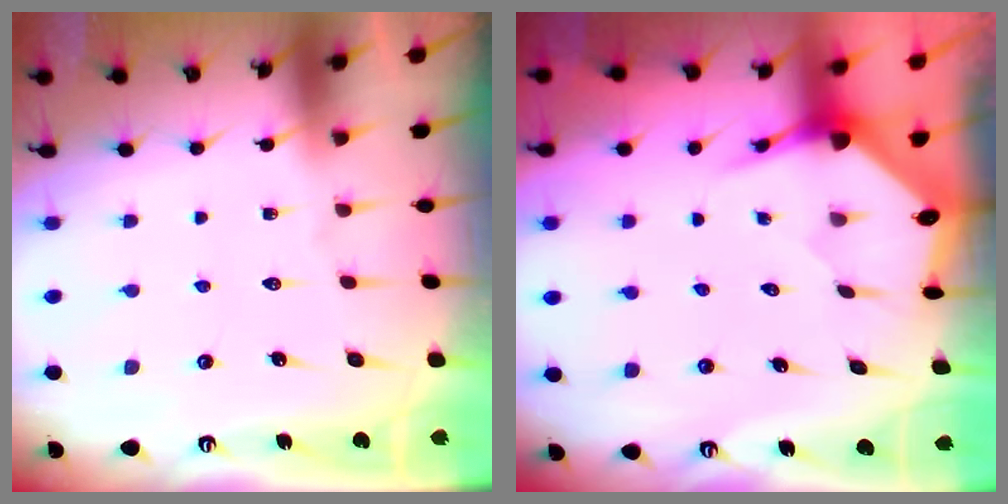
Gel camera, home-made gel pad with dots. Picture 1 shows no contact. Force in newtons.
{"total": 3.4, "press": 3.4, "slide": 0.4}